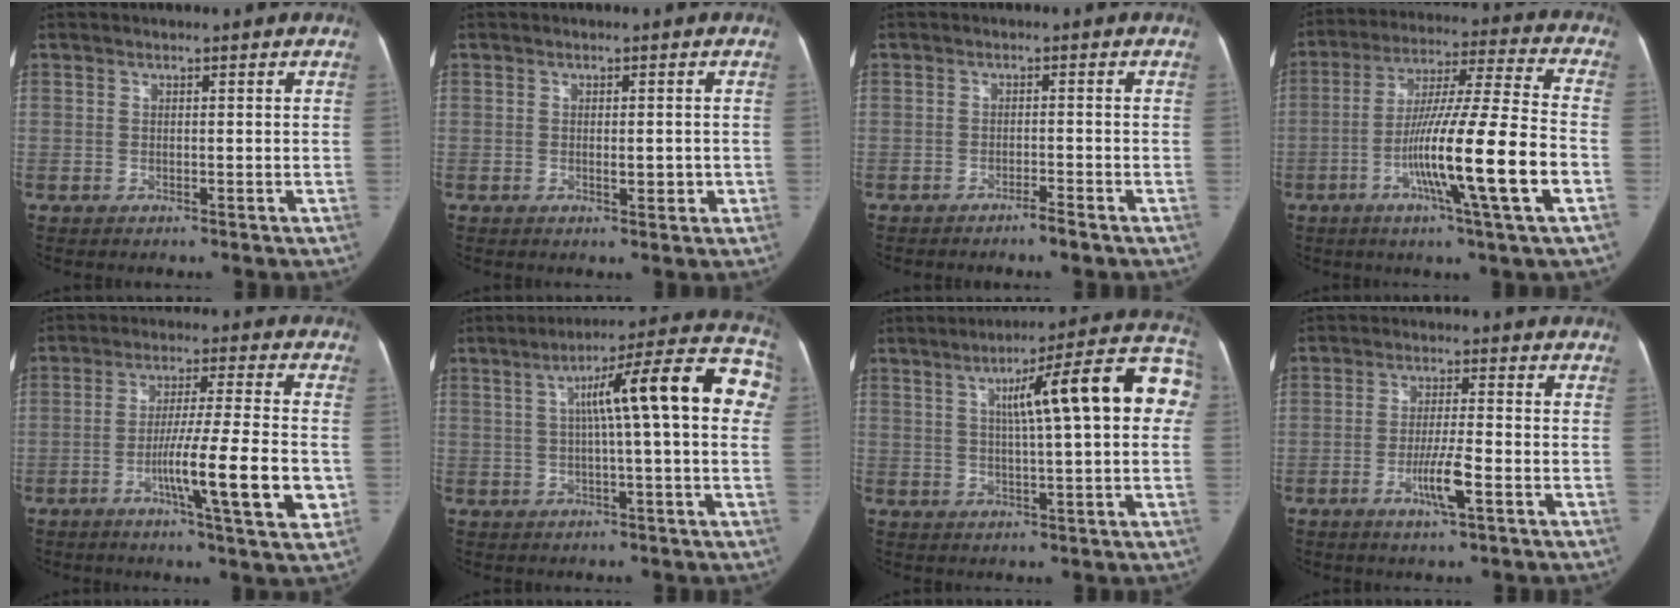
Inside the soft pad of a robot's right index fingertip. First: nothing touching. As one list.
[{"total": 2.6, "force": [-0.4, 1.1, 2.3], "torque": [-0.038, 0.001, -0.003]}, {"total": 2.2, "force": [-1.8, 0.0, 1.2], "torque": [-0.021, -0.001, -0.030]}, {"total": 18.6, "force": [-5.8, -0.6, 17.7], "torque": [-0.299, -0.010, -0.102]}, {"total": 13.4, "force": [-3.9, 0.5, 12.9], "torque": [-0.206, -0.009, -0.065]}, {"total": 17.3, "force": [3.4, 1.6, 16.9], "torque": [-0.231, 0.046, 0.039]}, {"total": 17.8, "force": [4.1, 2.0, 17.2], "torque": [-0.231, 0.045, 0.049]}, {"total": 6.1, "force": [-2.5, 0.5, 5.6], "torque": [-0.105, -0.005, -0.045]}]